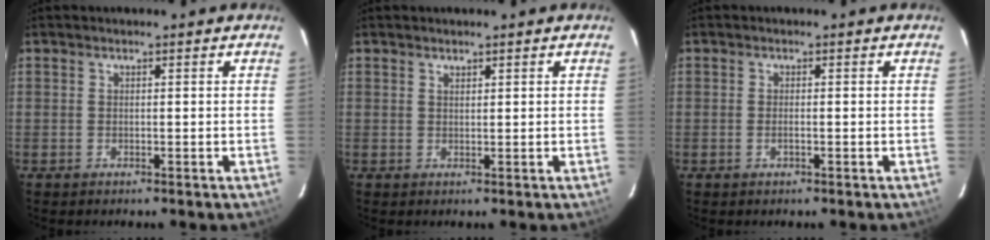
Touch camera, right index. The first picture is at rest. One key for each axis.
{"total": 0.7, "fx": 0.6, "fy": 0.3, "fz": 0.2, "tx": -0.003, "ty": 0.001, "tz": 0.012}
{"total": 1.1, "fx": -0.4, "fy": 0.3, "fz": 1.0, "tx": -0.020, "ty": 0.000, "tz": -0.007}